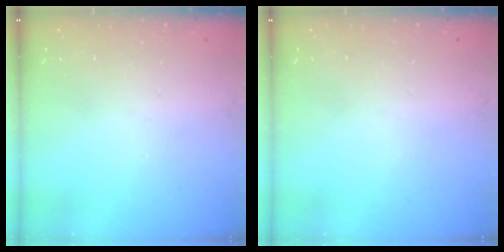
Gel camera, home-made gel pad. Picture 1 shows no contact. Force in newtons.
{"total": 0.0}